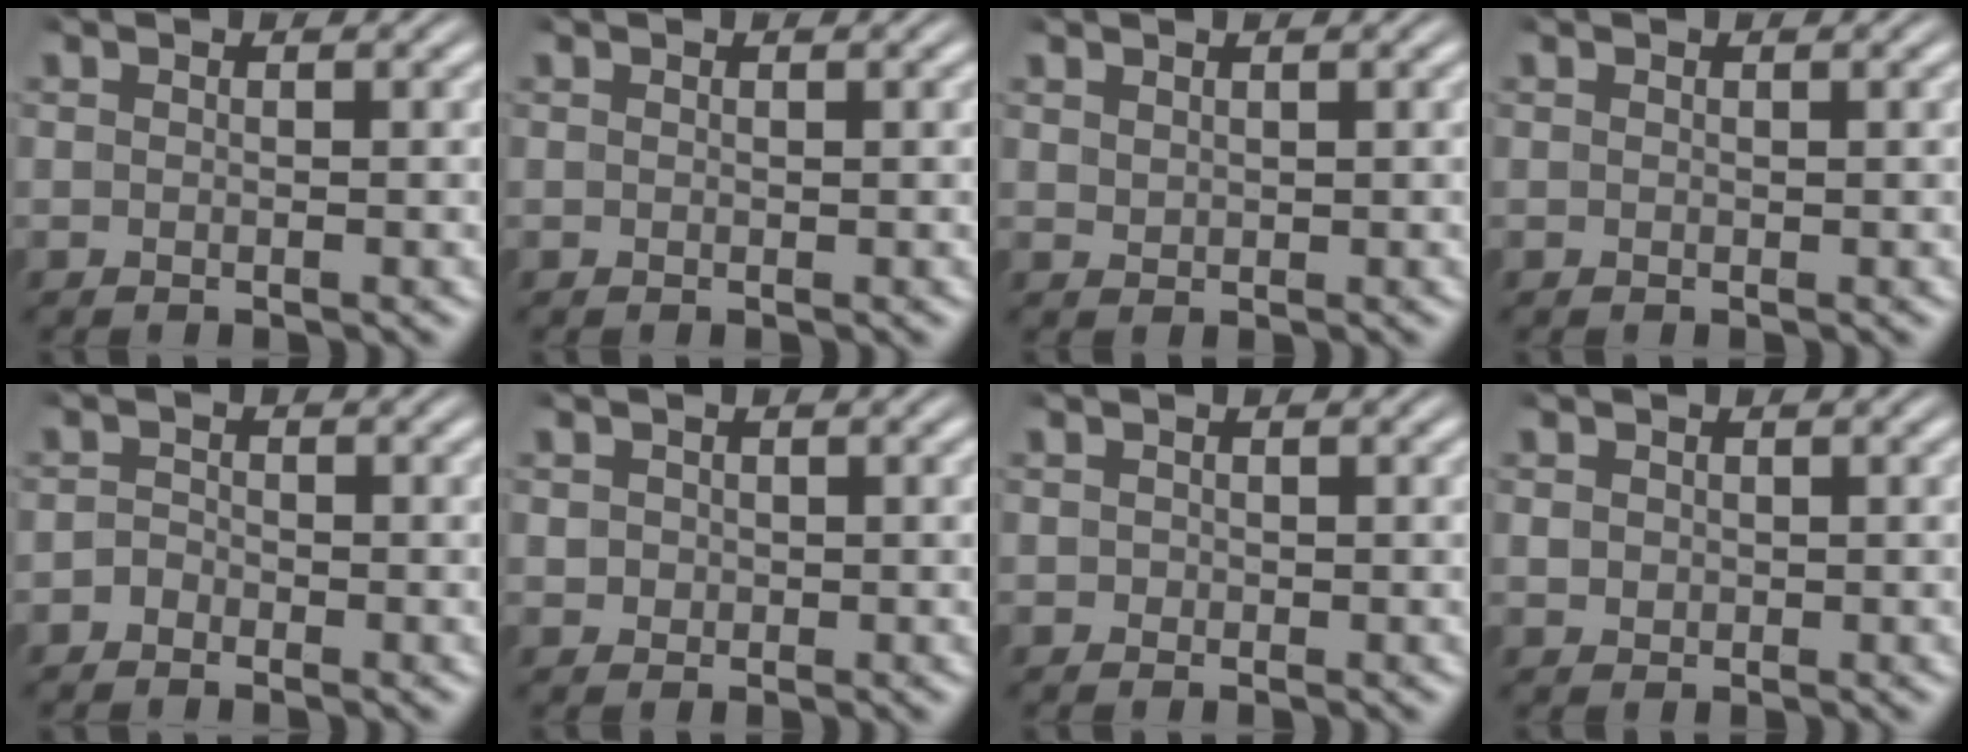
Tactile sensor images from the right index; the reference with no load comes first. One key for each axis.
{"total": 0.0}
{"total": 0.8, "fx": 0.8, "fy": -0.2, "fz": 0.2, "tx": 0.000, "ty": -0.003, "tz": 0.024}
{"total": 0.0}
{"total": 1.3, "fx": -1.2, "fy": 0.5, "fz": -0.2, "tx": 0.004, "ty": -0.010, "tz": -0.021}
{"total": 1.2, "fx": 0.1, "fy": 1.2, "fz": 0.3, "tx": -0.012, "ty": -0.008, "tz": 0.006}
{"total": 0.0}
{"total": 0.9, "fx": 0.0, "fy": 0.8, "fz": 0.3, "tx": -0.012, "ty": -0.009, "tz": 0.008}